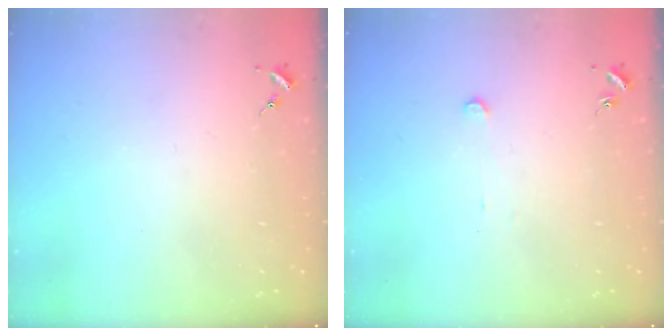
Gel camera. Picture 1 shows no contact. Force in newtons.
{"total": 2.4, "press": 2.4, "slide": 0.2}